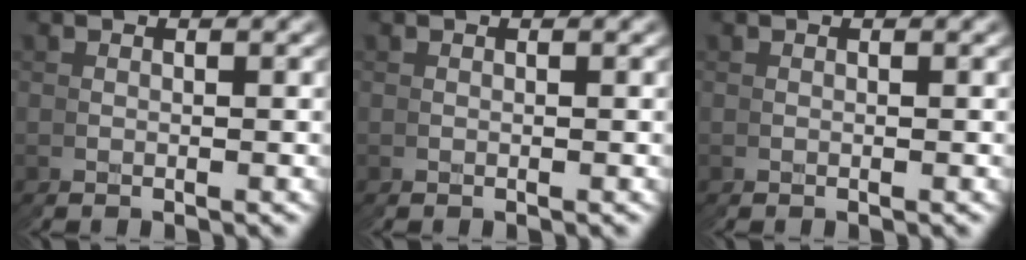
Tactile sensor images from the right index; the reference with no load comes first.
{"total": 0.0}
{"total": 0.0}